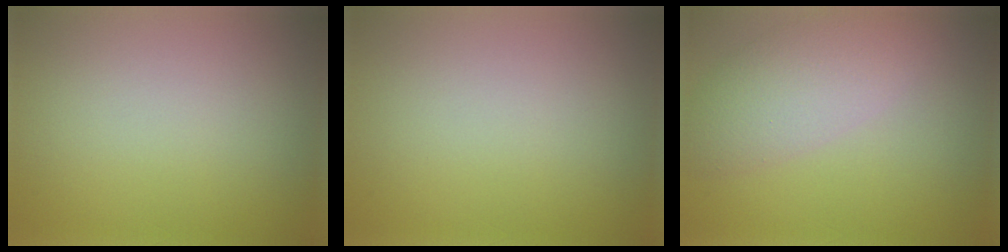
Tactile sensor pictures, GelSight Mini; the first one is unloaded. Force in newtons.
{"total": 0.0}
{"total": 5.0, "press": 5.0, "slide": 0.4}